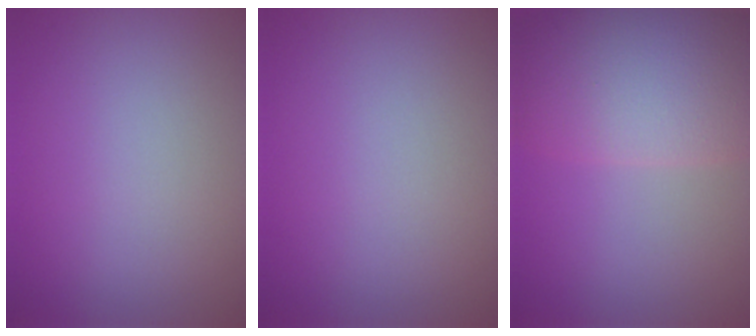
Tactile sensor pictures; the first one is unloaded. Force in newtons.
{"total": 0.0}
{"total": 8.0, "press": 8.0, "slide": 0.7}